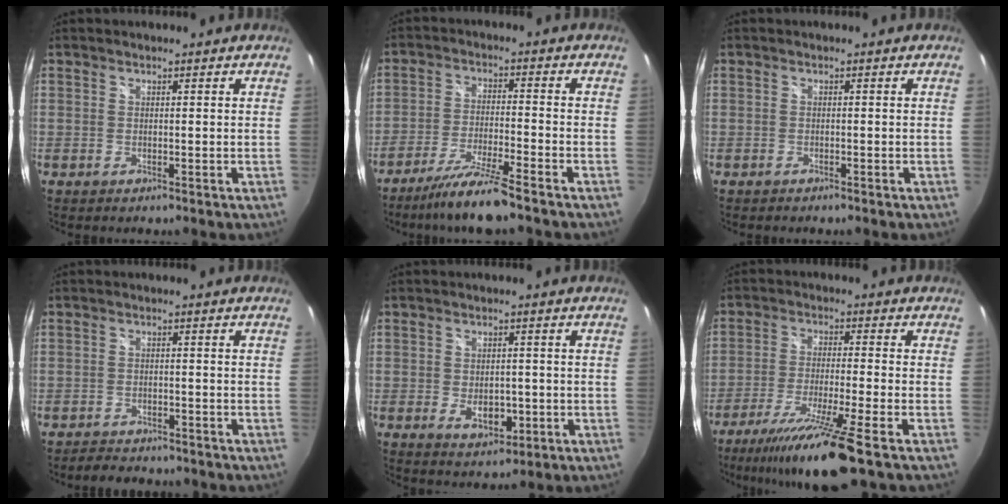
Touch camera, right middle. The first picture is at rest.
{"total": 8.8, "force": [-7.5, -0.8, 4.6], "torque": [-0.106, -0.008, -0.135]}
{"total": 0.8, "force": [-0.8, 0.3, 0.1], "torque": [-0.006, -0.003, -0.013]}
{"total": 4.7, "force": [-4.3, 1.7, 1.0], "torque": [-0.034, -0.001, -0.064]}
{"total": 5.5, "force": [-1.6, 3.6, 3.9], "torque": [-0.068, -0.008, -0.018]}
{"total": 13.6, "force": [-10.2, -1.0, 9.0], "torque": [-0.190, -0.039, -0.174]}